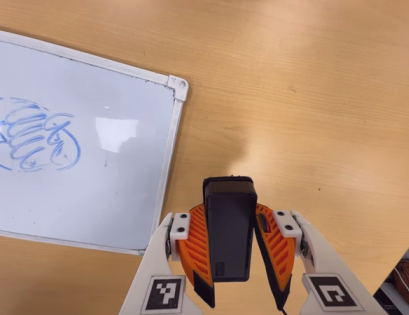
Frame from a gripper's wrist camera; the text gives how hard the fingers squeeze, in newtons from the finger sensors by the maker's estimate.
{"total": 8.0, "left": 6.9, "right": 9.0}